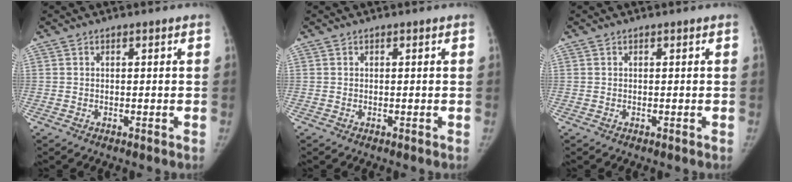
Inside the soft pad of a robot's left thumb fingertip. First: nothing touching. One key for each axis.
{"total": 0.0}
{"total": 0.0}